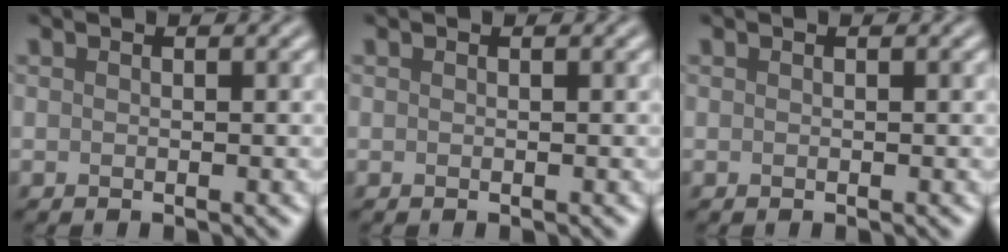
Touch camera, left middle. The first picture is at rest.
{"total": 0.0}
{"total": 0.0}